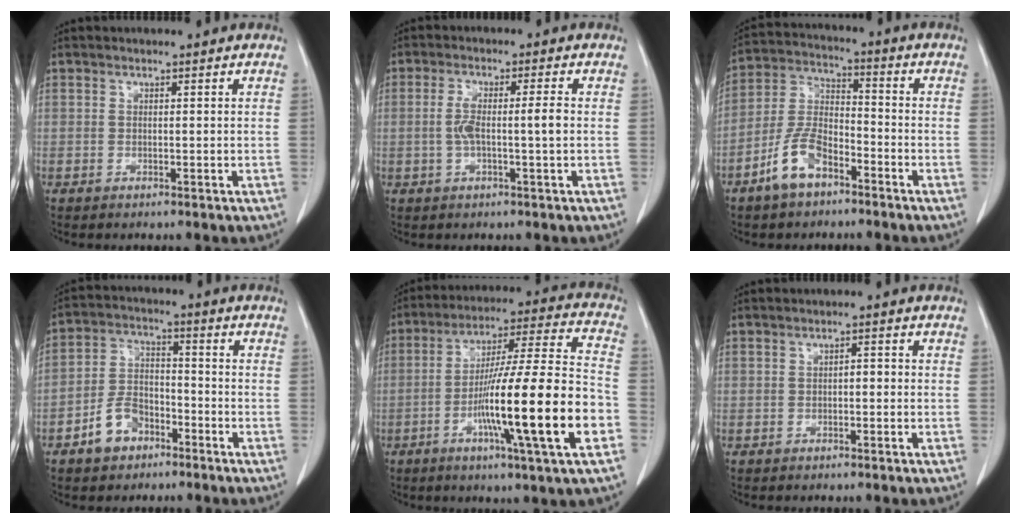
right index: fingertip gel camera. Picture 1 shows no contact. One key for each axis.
{"total": 4.9, "fx": -0.4, "fy": 0.3, "fz": 4.9, "tx": -0.102, "ty": 0.010, "tz": -0.005}
{"total": 9.2, "fx": -5.6, "fy": 4.2, "fz": 5.9, "tx": -0.135, "ty": 0.009, "tz": -0.111}
{"total": 7.5, "fx": -4.3, "fy": 4.9, "fz": 3.7, "tx": -0.083, "ty": 0.018, "tz": -0.075}
{"total": 21.2, "fx": -6.5, "fy": 0.1, "fz": 20.1, "tx": -0.315, "ty": -0.008, "tz": -0.111}
{"total": 1.4, "fx": -0.3, "fy": 0.6, "fz": 1.2, "tx": -0.016, "ty": 0.005, "tz": -0.006}